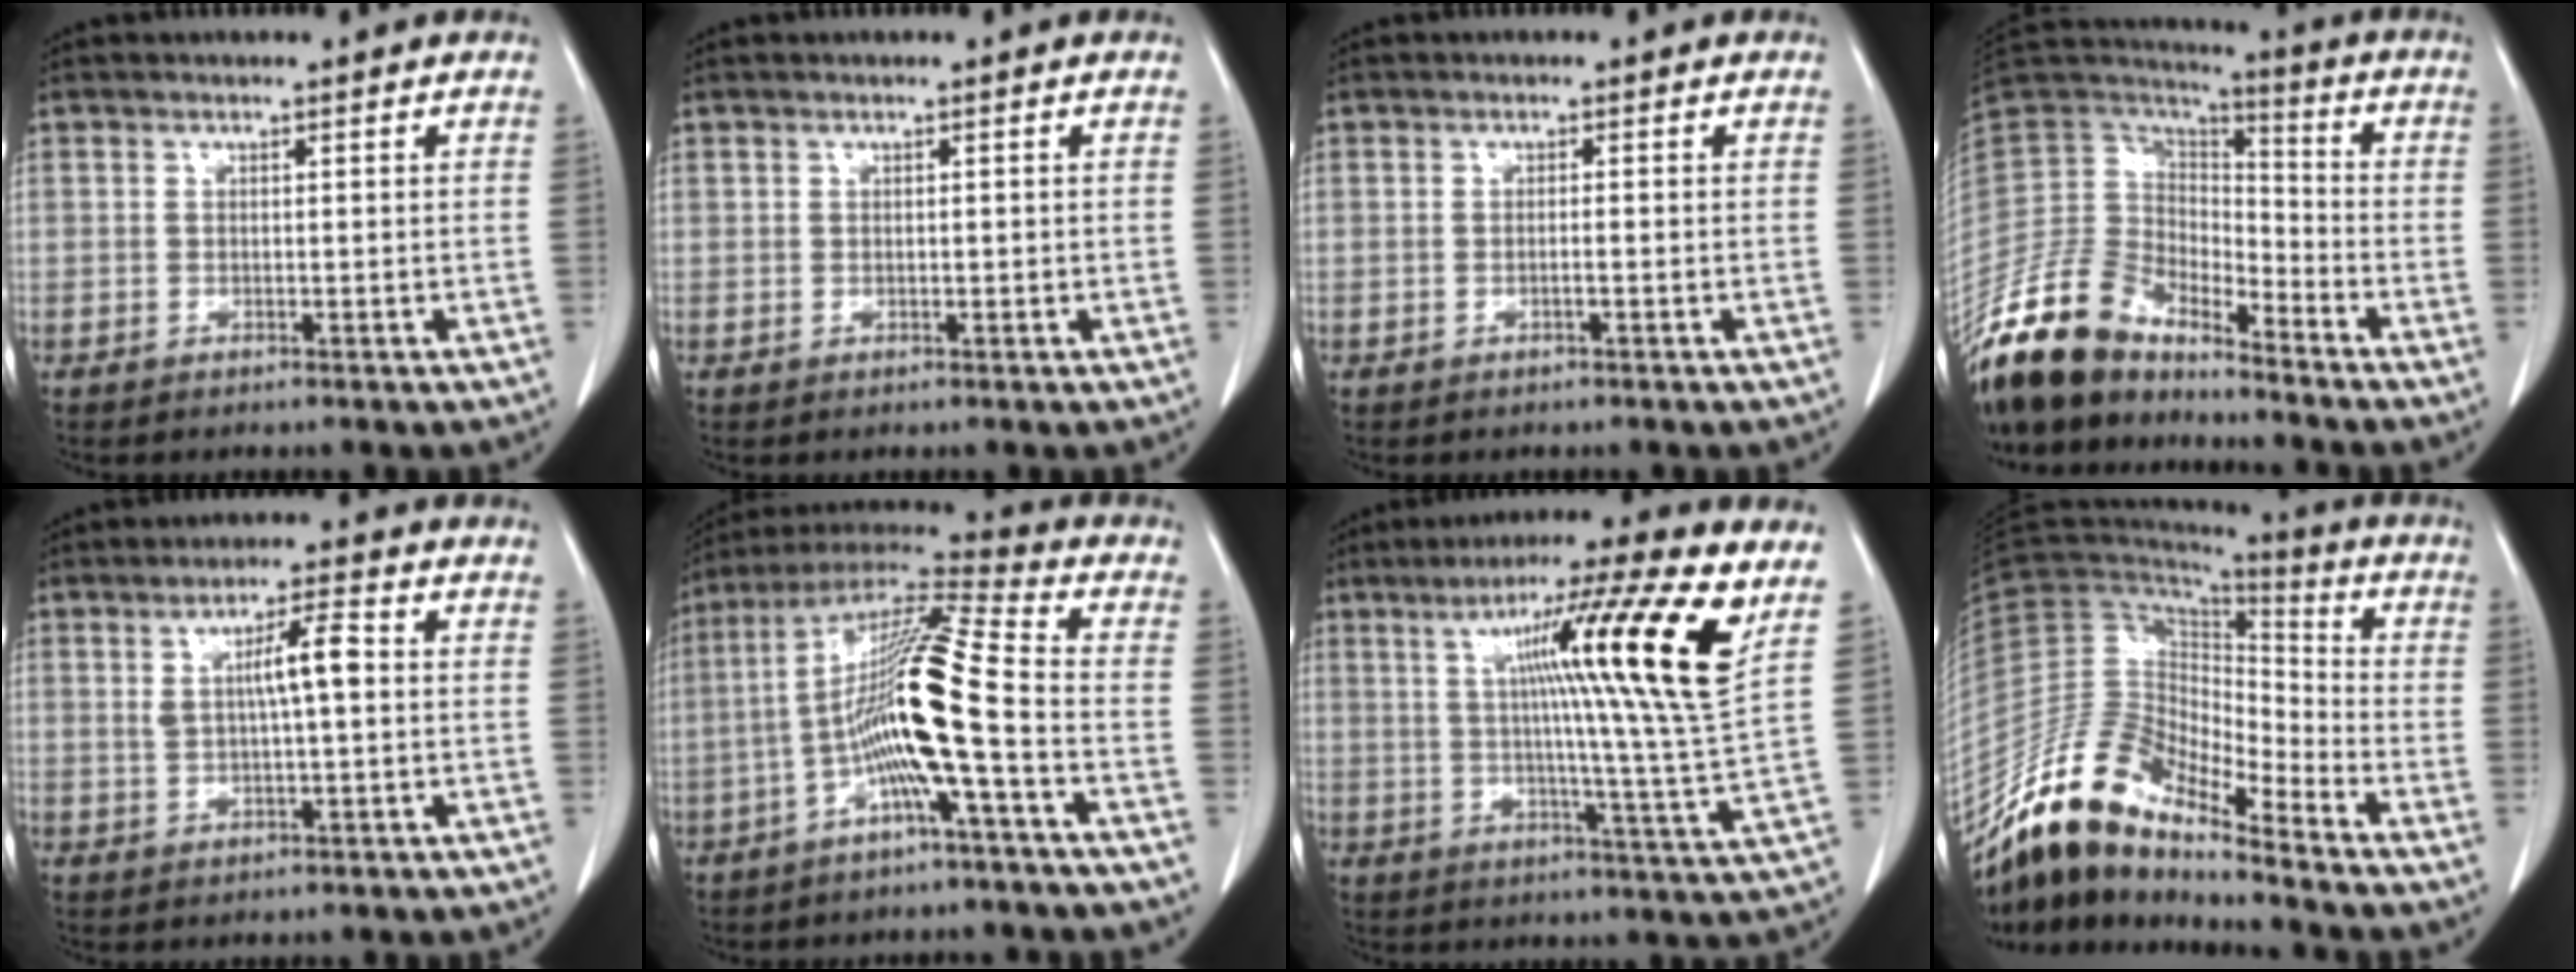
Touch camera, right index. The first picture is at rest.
{"total": 0.8, "force": [0.0, 0.6, 0.6], "torque": [-0.016, 0.003, 0.003]}
{"total": 1.1, "force": [-0.3, 0.3, 1.0], "torque": [-0.022, 0.003, -0.005]}
{"total": 17.6, "force": [-14.9, 6.6, 6.4], "torque": [-0.137, 0.035, -0.285]}
{"total": 6.3, "force": [1.0, 1.3, 6.0], "torque": [-0.107, 0.013, 0.021]}
{"total": 15.2, "force": [-3.5, 0.1, 14.8], "torque": [-0.281, 0.018, -0.073]}
{"total": 18.9, "force": [7.6, -1.6, 17.2], "torque": [-0.255, 0.010, 0.107]}
{"total": 15.2, "force": [-12.7, 4.3, 7.1], "torque": [-0.137, 0.037, -0.241]}